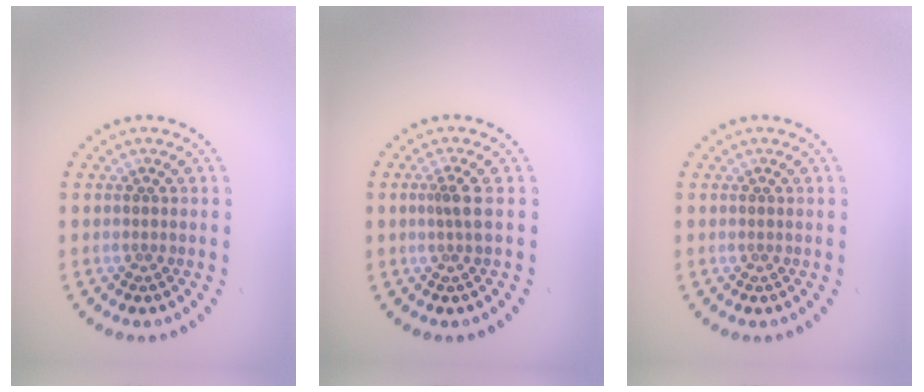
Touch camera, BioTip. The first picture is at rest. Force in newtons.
{"total": 1.7, "press": 1.2, "slide": 1.1}
{"total": 0.0}